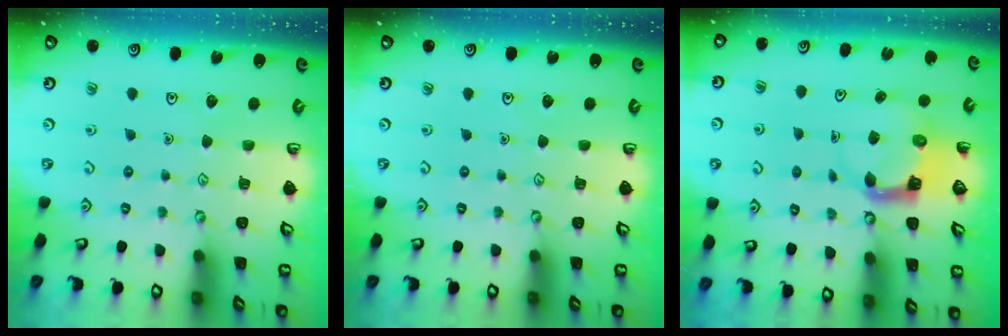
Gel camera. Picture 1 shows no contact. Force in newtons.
{"total": 0.0}
{"total": 3.9, "press": 3.9, "slide": 0.3}